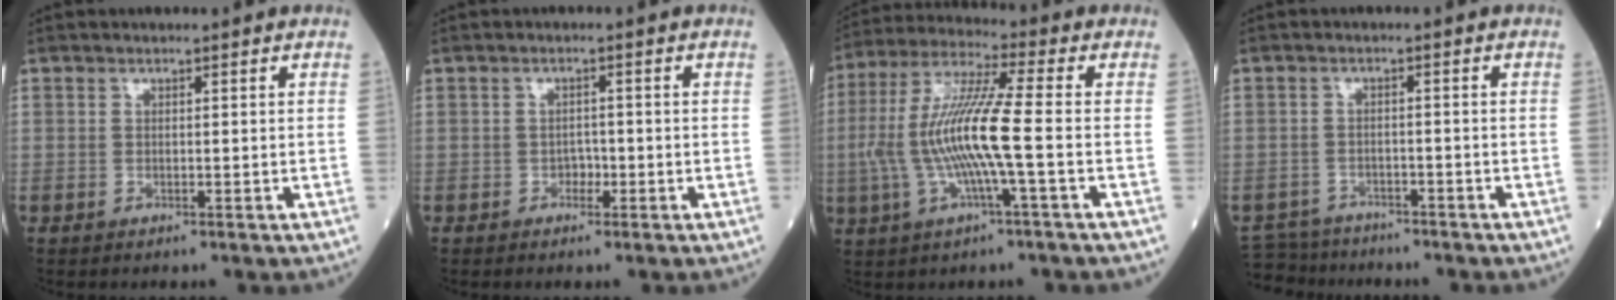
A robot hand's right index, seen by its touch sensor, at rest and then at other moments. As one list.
[{"total": 2.2, "force": [-0.9, 1.6, 1.3], "torque": [-0.026, 0.005, -0.013]}, {"total": 13.9, "force": [-2.0, 0.8, 13.7], "torque": [-0.292, 0.004, -0.044]}, {"total": 8.2, "force": [-7.4, 3.4, 1.4], "torque": [-0.034, 0.008, -0.113]}]